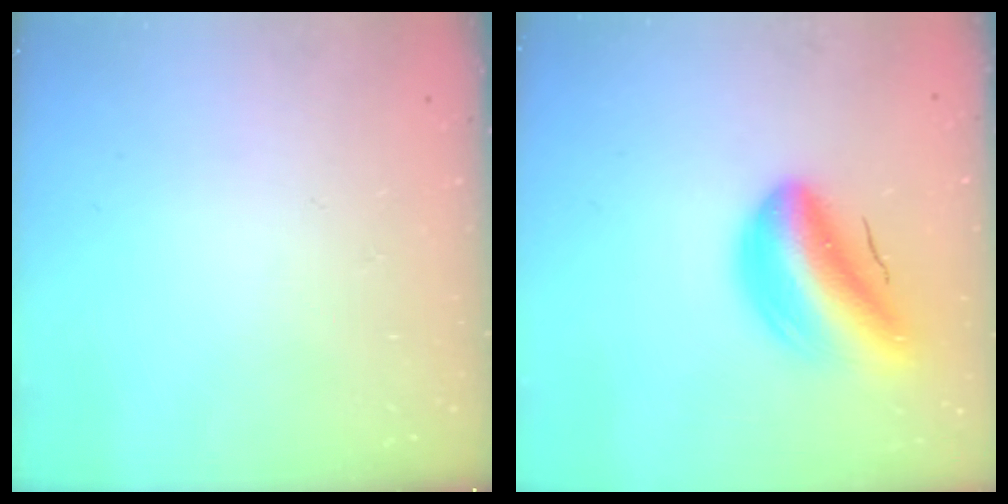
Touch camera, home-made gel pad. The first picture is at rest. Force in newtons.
{"total": 13.7, "press": 13.1, "slide": 3.8}